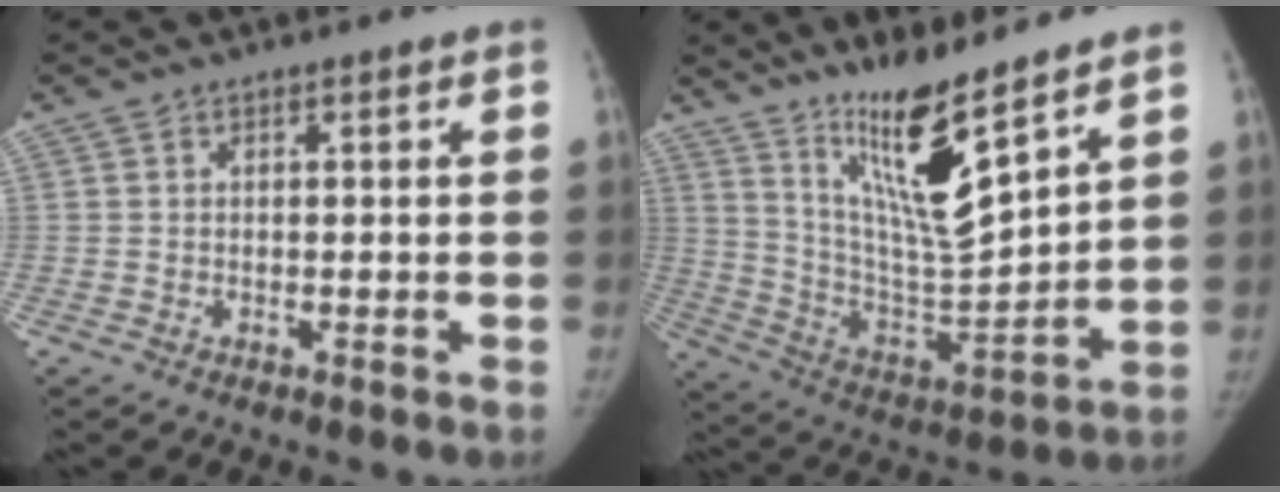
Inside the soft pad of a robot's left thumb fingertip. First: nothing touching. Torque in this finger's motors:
{"motor_torque": [0.12, 0.35, 1.36, -1.41, 0.41]}